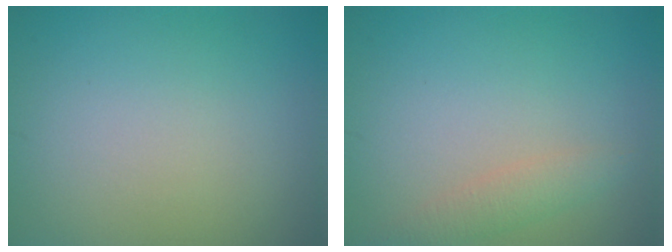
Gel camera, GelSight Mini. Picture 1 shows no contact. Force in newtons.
{"total": 1.7, "press": 1.7, "slide": 0.1}